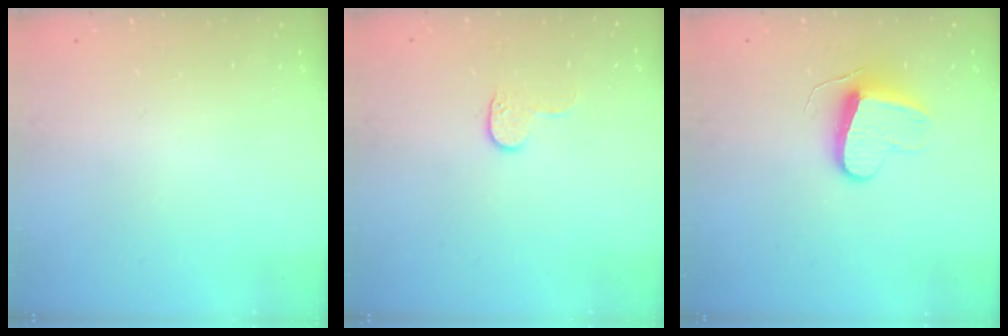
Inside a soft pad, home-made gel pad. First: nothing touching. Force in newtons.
{"total": 4.2, "press": 4.2, "slide": 0.3}
{"total": 9.6, "press": 9.5, "slide": 0.6}